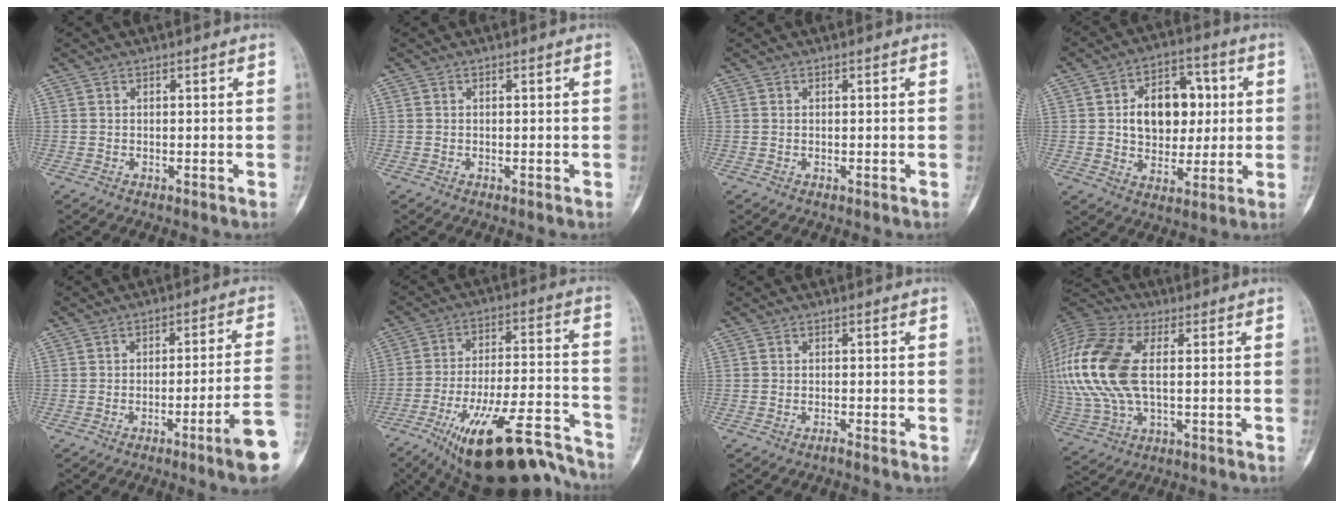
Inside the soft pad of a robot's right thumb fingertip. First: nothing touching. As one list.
[{"total": 0.0}, {"total": 0.0}, {"total": 13.7, "force": [1.9, 9.7, 9.5], "torque": [-0.097, 0.012, 0.033]}, {"total": 10.6, "force": [-4.8, -0.4, 9.5], "torque": [-0.133, 0.022, -0.070]}, {"total": 23.6, "force": [-18.4, 6.1, 13.6], "torque": [-0.180, 0.083, -0.295]}, {"total": 0.6, "force": [-0.6, -0.2, 0.3], "torque": [-0.009, 0.001, -0.012]}, {"total": 21.0, "force": [2.4, 11.3, 17.6], "torque": [-0.417, 0.009, 0.041]}]